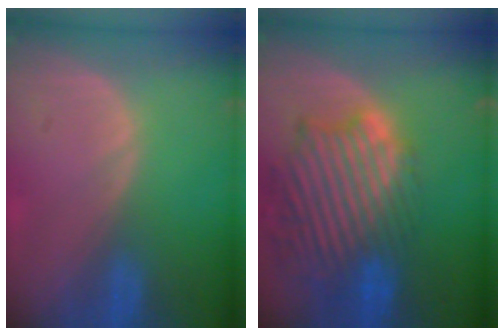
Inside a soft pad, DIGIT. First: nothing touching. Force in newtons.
{"total": 13.6, "press": 11.7, "slide": 6.8}